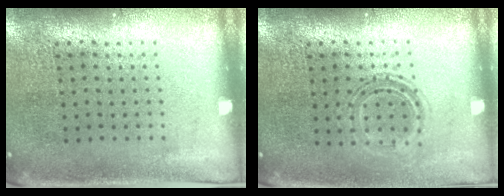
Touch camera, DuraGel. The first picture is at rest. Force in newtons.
{"total": 1.0, "press": 0.9, "slide": 0.4}